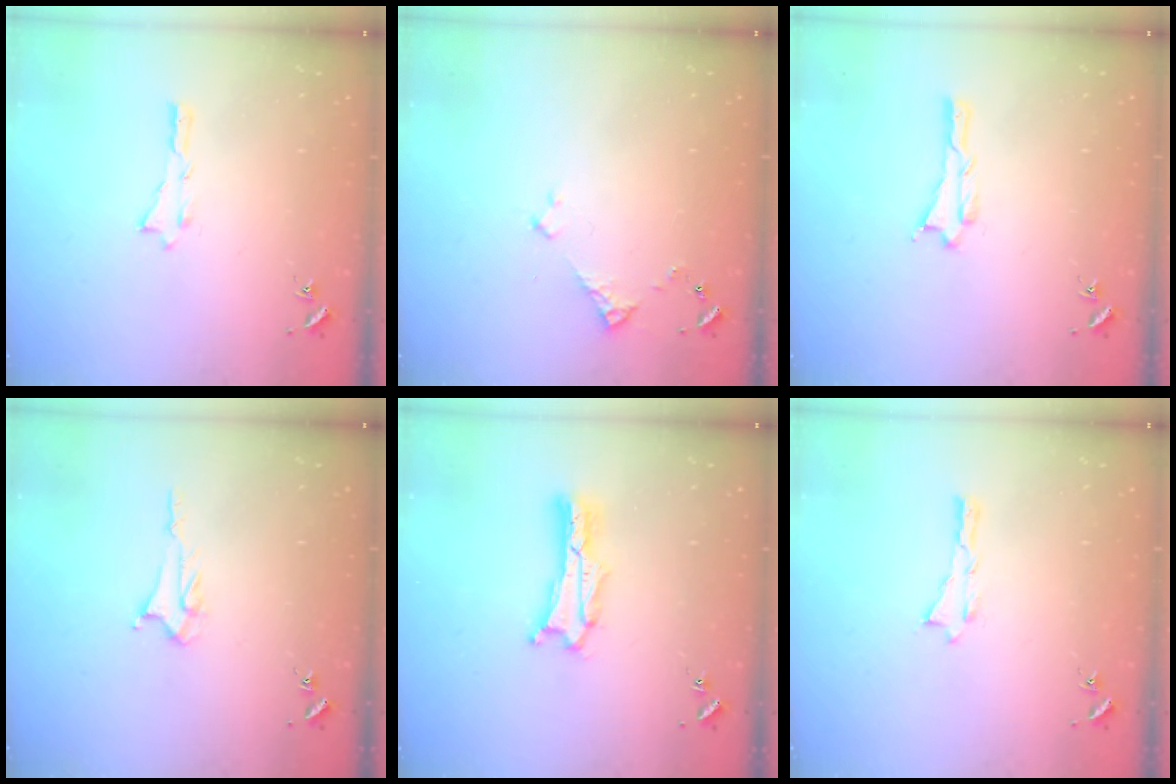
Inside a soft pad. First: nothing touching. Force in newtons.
{"total": 3.5, "press": 3.5, "slide": 0.4}
{"total": 0.6, "press": 0.6, "slide": 0.1}
{"total": 3.0, "press": 3.0, "slide": 0.3}
{"total": 1.7, "press": 1.7, "slide": 0.3}
{"total": 0.0}